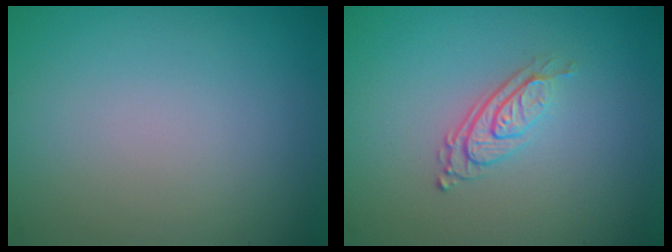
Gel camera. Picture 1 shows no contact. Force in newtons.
{"total": 2.9, "press": 1.9, "slide": 2.2}